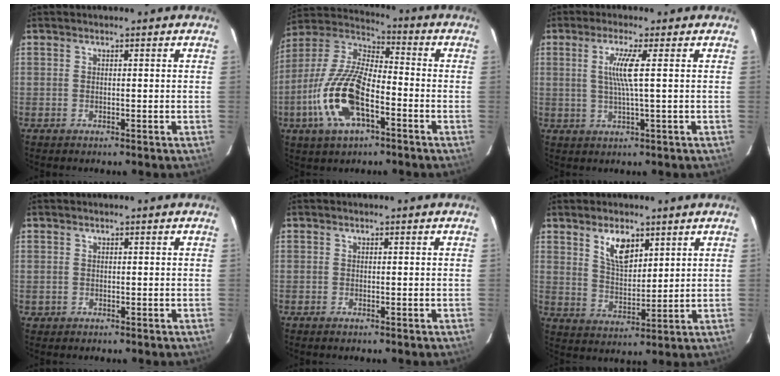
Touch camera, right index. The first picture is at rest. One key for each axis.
{"total": 16.9, "fx": -6.4, "fy": 7.0, "fz": 14.0, "tx": -0.299, "ty": -0.006, "tz": -0.128}
{"total": 5.1, "fx": 0.9, "fy": -0.9, "fz": 4.9, "tx": -0.092, "ty": -0.004, "tz": 0.017}
{"total": 0.9, "fx": -0.1, "fy": 0.8, "fz": 0.0, "tx": 0.002, "ty": 0.003, "tz": 0.000}
{"total": 0.0}
{"total": 7.6, "fx": 4.3, "fy": 3.6, "fz": 5.0, "tx": -0.086, "ty": 0.004, "tz": 0.087}